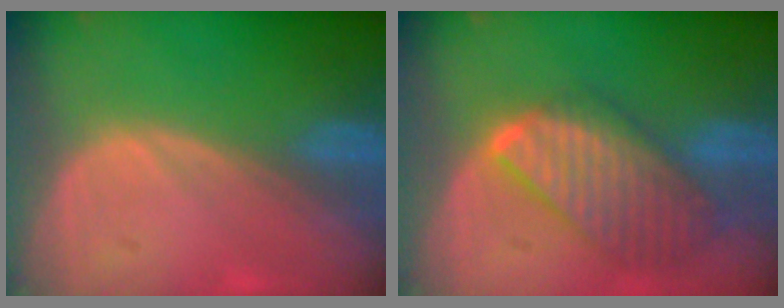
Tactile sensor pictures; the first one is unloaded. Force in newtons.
{"total": 9.7, "press": 8.3, "slide": 5.0}